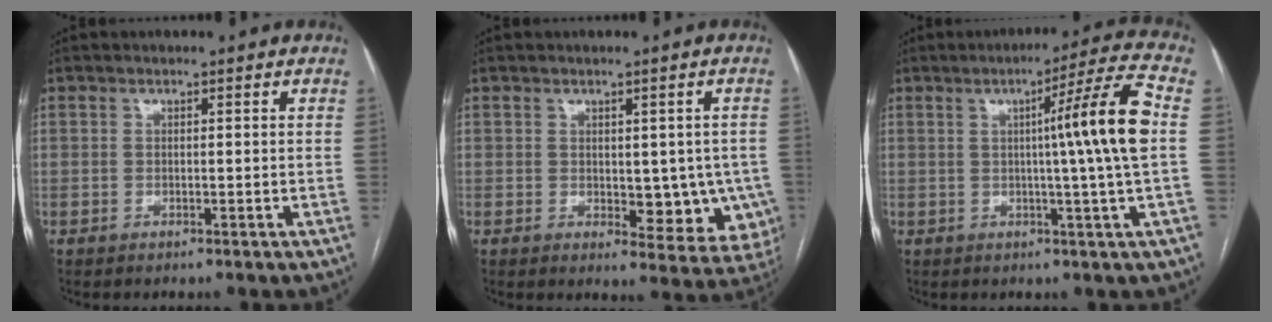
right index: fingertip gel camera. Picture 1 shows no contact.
{"total": 9.0, "force": [-0.7, 4.7, 7.6], "torque": [-0.070, -0.003, 0.002]}
{"total": 11.3, "force": [0.8, -2.5, 11.0], "torque": [-0.156, 0.002, 0.013]}